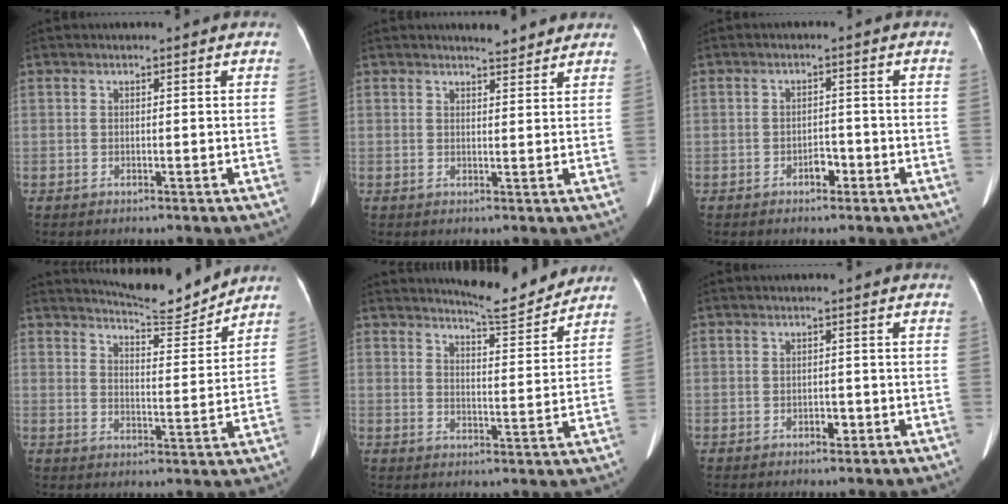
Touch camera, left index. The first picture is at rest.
{"total": 3.3, "force": [3.2, 0.6, 0.8], "torque": [-0.016, 0.002, 0.039]}
{"total": 2.3, "force": [-1.4, 1.2, 1.3], "torque": [-0.018, 0.005, -0.023]}
{"total": 8.5, "force": [8.5, 0.0, 1.2], "torque": [-0.030, -0.014, 0.123]}
{"total": 7.8, "force": [7.7, 0.2, 1.6], "torque": [-0.033, -0.016, 0.106]}
{"total": 1.6, "force": [-0.9, 0.9, 1.0], "torque": [-0.015, 0.002, -0.010]}